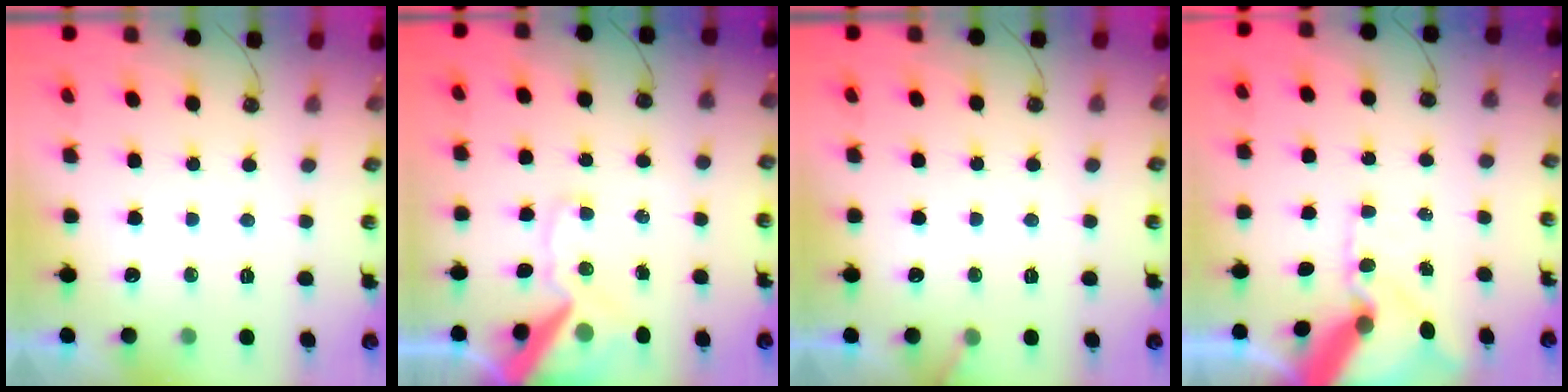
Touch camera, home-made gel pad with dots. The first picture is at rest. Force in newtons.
{"total": 14.7, "press": 14.5, "slide": 2.2}
{"total": 3.8, "press": 3.8, "slide": 0.2}
{"total": 14.8, "press": 14.6, "slide": 2.2}